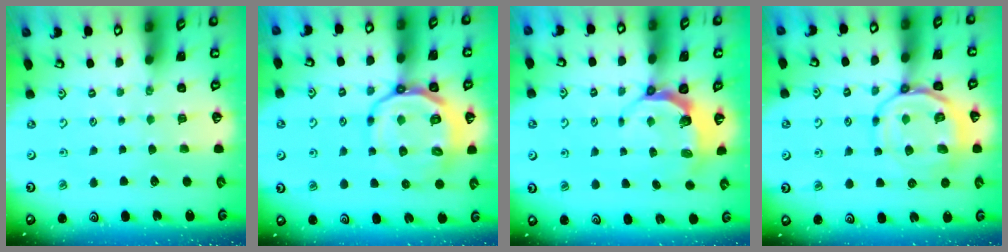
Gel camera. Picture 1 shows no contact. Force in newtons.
{"total": 14.9, "press": 14.6, "slide": 2.8}
{"total": 5.4, "press": 4.3, "slide": 3.2}
{"total": 12.6, "press": 12.5, "slide": 1.5}